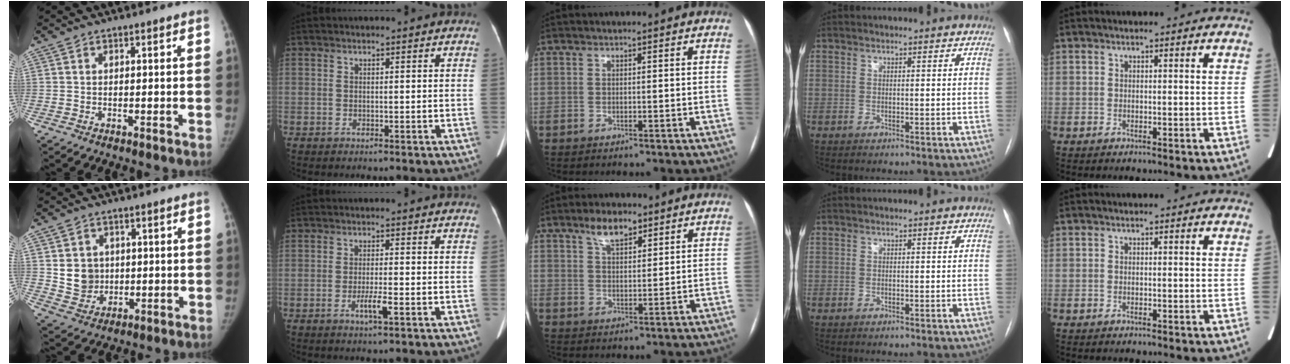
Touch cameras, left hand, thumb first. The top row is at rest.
{"thumb": {"total": 6.8, "force": [1.0, 6.2, 2.8], "torque": [-0.016, -0.006, 0.027]}, "index": {"total": 2.8, "force": [-1.2, 0.0, 2.5], "torque": [-0.049, -0.004, -0.022]}, "middle": {"total": 5.2, "force": [3.6, 2.0, 3.1], "torque": [-0.059, 0.008, 0.066]}}